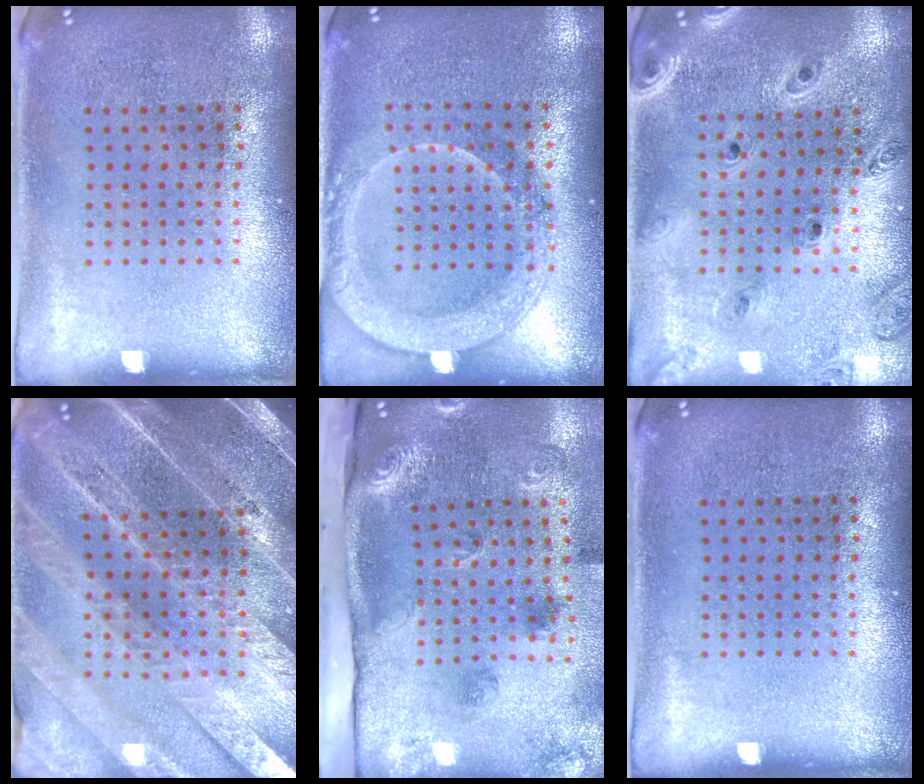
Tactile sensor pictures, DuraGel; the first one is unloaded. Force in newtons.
{"total": 2.0, "press": 1.8, "slide": 0.9}
{"total": 1.4, "press": 1.4, "slide": 0.1}
{"total": 5.0, "press": 4.4, "slide": 2.4}
{"total": 2.8, "press": 1.9, "slide": 2.1}
{"total": 0.0}